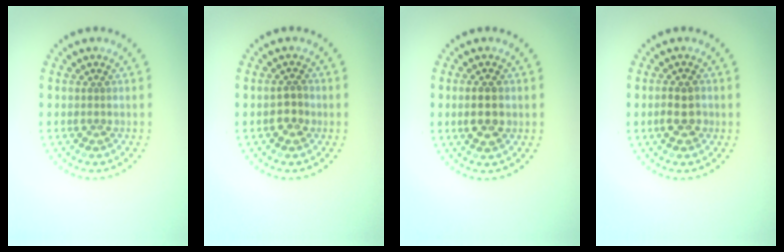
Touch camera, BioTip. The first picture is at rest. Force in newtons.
{"total": 1.8, "press": 1.7, "slide": 0.6}
{"total": 3.5, "press": 3.5, "slide": 0.2}
{"total": 2.6, "press": 2.5, "slide": 0.5}